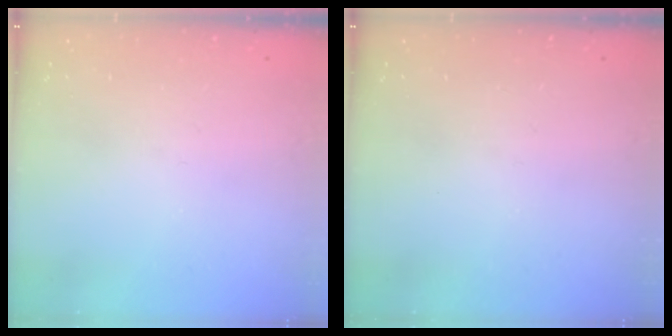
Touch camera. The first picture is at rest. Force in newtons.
{"total": 0.0}